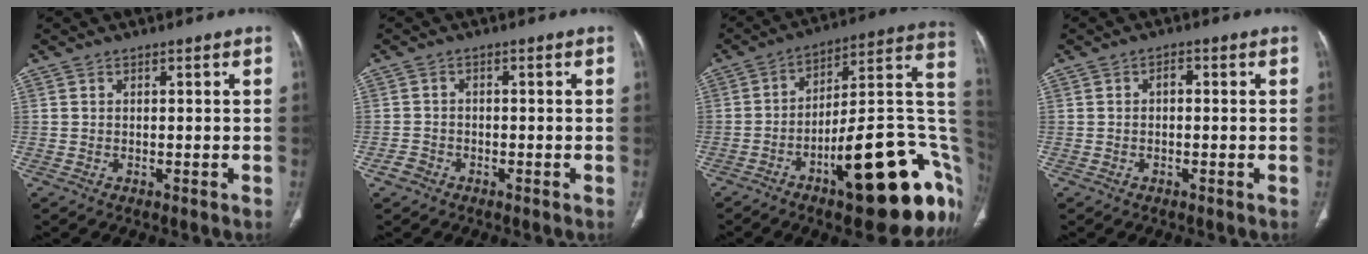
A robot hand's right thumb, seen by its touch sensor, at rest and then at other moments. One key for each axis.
{"total": 2.1, "fx": -1.4, "fy": 1.5, "fz": 0.4, "tx": -0.009, "ty": 0.010, "tz": -0.027}
{"total": 28.3, "fx": -9.1, "fy": 8.6, "fz": 25.3, "tx": -0.260, "ty": 0.054, "tz": -0.125}
{"total": 1.5, "fx": 0.0, "fy": 0.9, "fz": 1.2, "tx": -0.018, "ty": 0.005, "tz": -0.002}